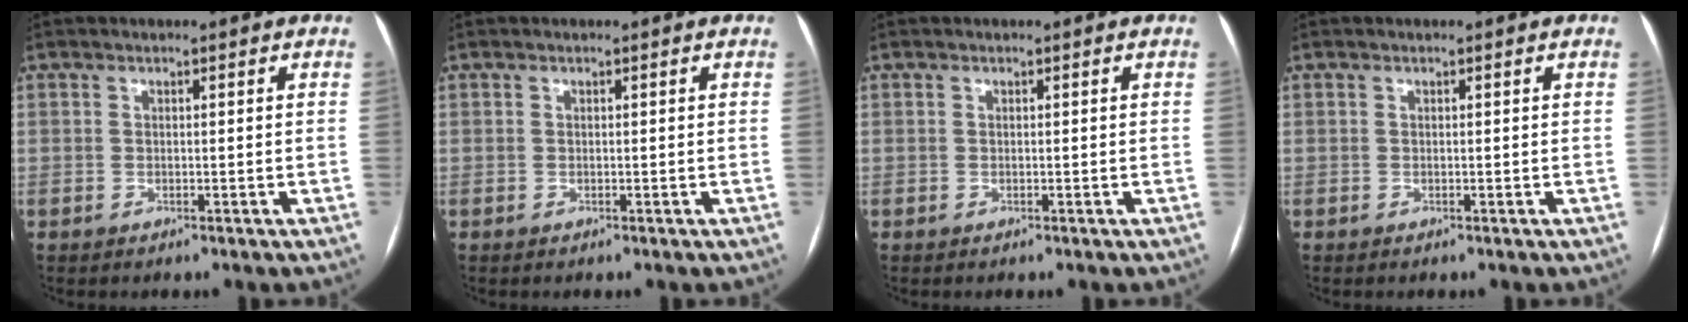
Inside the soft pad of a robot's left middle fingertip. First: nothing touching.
{"total": 0.0}
{"total": 0.0}
{"total": 0.0}